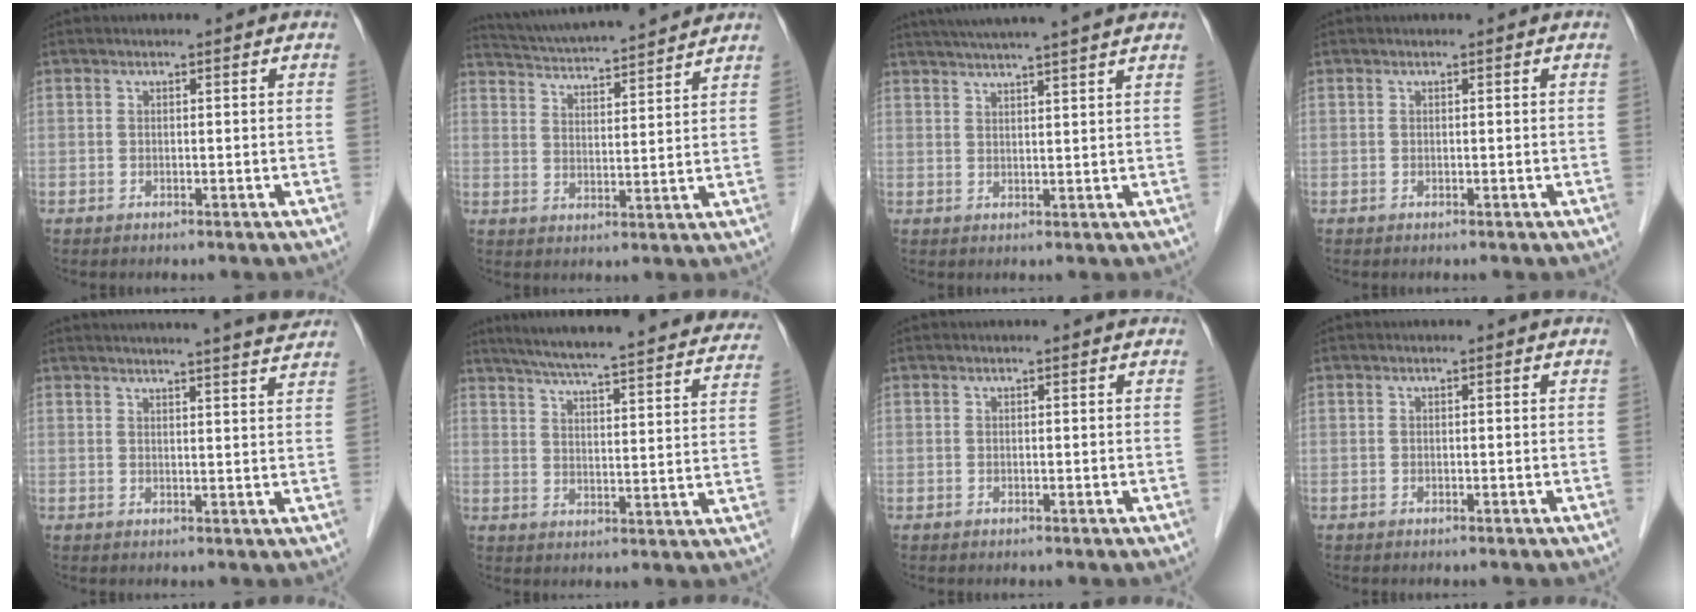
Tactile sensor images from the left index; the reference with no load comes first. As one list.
[{"total": 15.7, "force": [14.6, 0.8, 5.6], "torque": [-0.105, 0.023, 0.220]}, {"total": 13.0, "force": [11.3, -0.7, 6.4], "torque": [-0.107, 0.025, 0.150]}, {"total": 0.0}, {"total": 15.1, "force": [14.3, -0.6, 4.9], "torque": [-0.075, -0.024, 0.169]}, {"total": 31.3, "force": [28.0, 3.3, 13.7], "torque": [-0.213, -0.039, 0.341]}, {"total": 0.7, "force": [0.7, 0.0, 0.2], "torque": [-0.007, 0.004, 0.007]}, {"total": 0.0}]